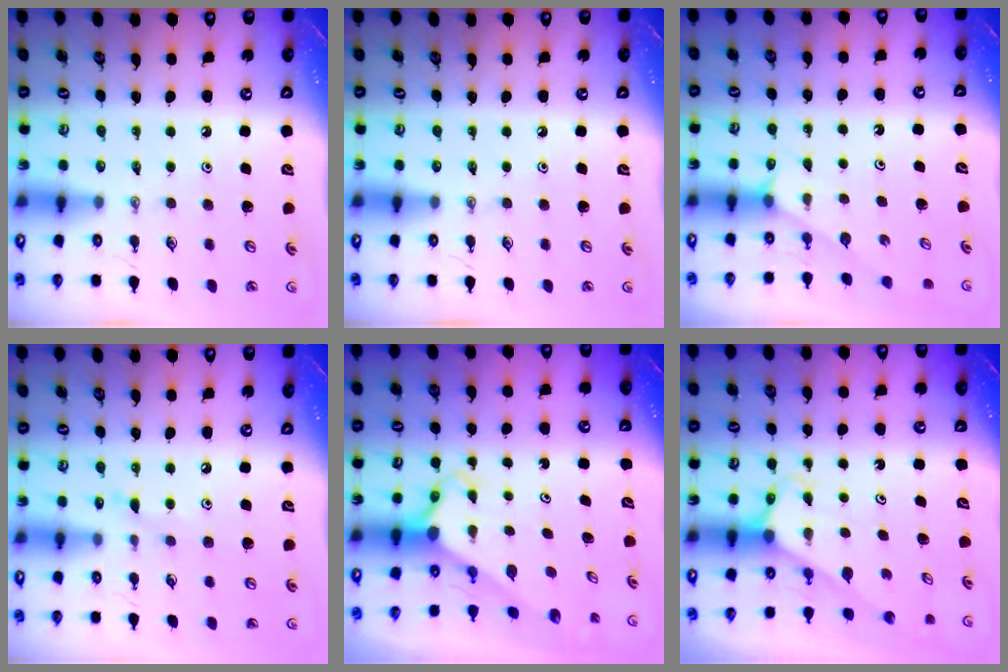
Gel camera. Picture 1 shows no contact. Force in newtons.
{"total": 0.0}
{"total": 2.6, "press": 2.6, "slide": 0.3}
{"total": 7.7, "press": 7.7, "slide": 0.6}
{"total": 2.8, "press": 2.8, "slide": 0.2}
{"total": 2.7, "press": 2.7, "slide": 0.2}